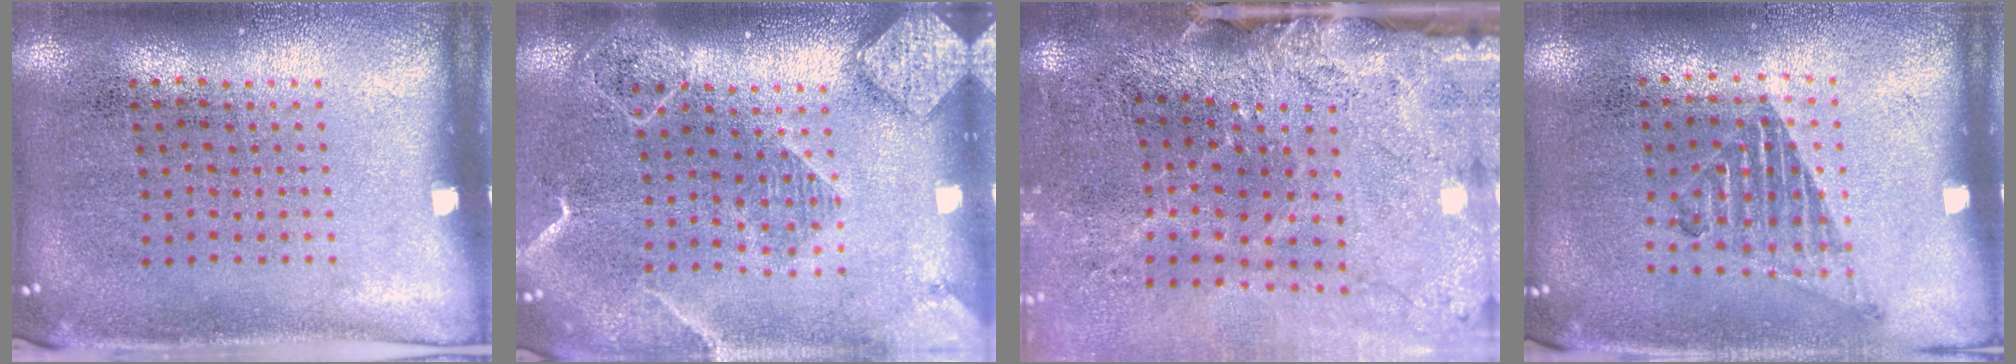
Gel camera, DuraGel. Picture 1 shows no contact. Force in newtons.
{"total": 2.1, "press": 1.9, "slide": 0.9}
{"total": 3.9, "press": 3.1, "slide": 2.4}
{"total": 1.0, "press": 0.9, "slide": 0.4}